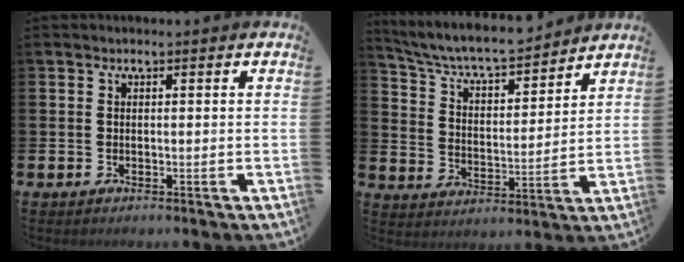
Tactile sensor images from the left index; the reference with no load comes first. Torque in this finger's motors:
{"motor_torque": [1.07, -1.07, 0.59, 0.17]}